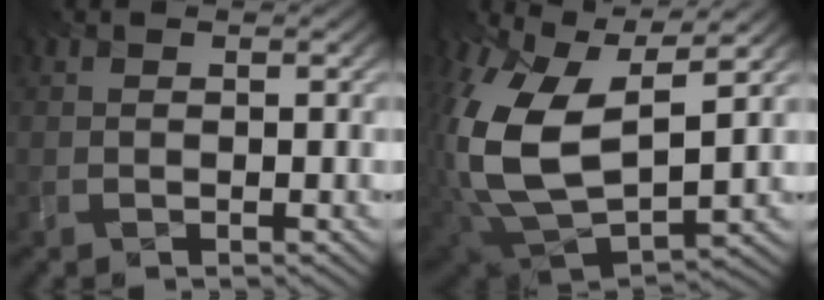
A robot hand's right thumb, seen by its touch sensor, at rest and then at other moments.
{"total": 13.9, "force": [0.6, 8.6, 10.9], "torque": [-0.284, -0.025, 0.035]}